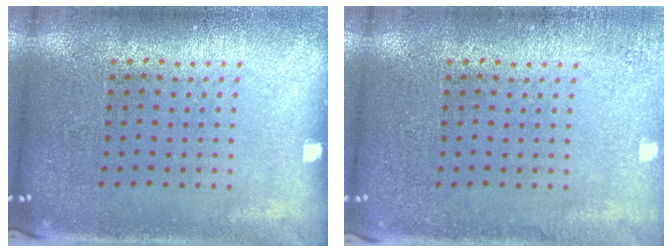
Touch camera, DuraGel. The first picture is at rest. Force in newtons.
{"total": 1.4, "press": 1.4, "slide": 0.2}